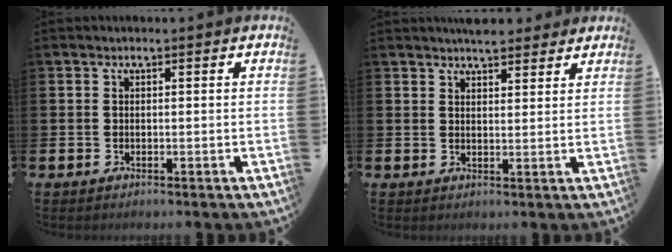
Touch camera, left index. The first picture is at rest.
{"total": 3.9, "force": [3.8, 0.9, 0.3], "torque": [-0.002, -0.018, 0.069]}